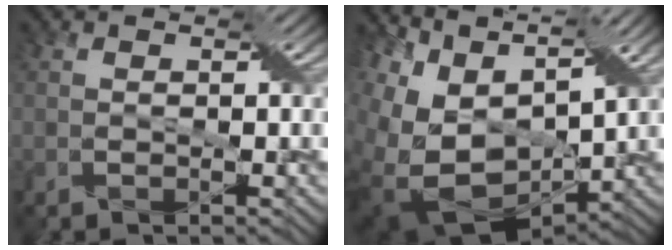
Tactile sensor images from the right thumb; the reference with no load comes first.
{"total": 17.9, "force": [2.1, 11.7, 13.3], "torque": [-0.305, 0.001, 0.075]}